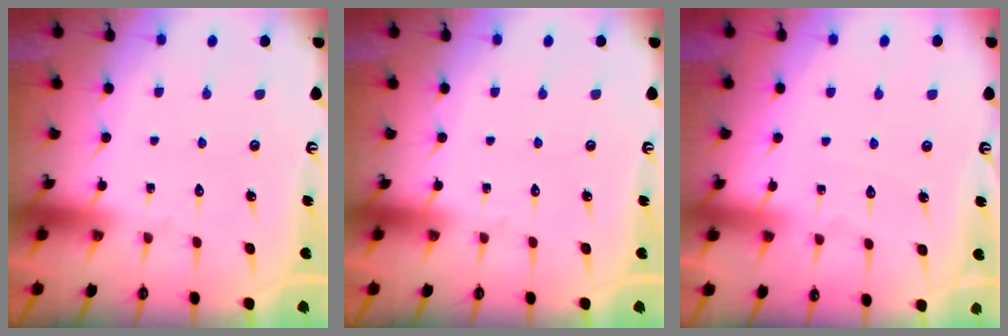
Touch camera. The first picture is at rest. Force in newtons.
{"total": 0.0}
{"total": 2.4, "press": 2.4, "slide": 0.3}